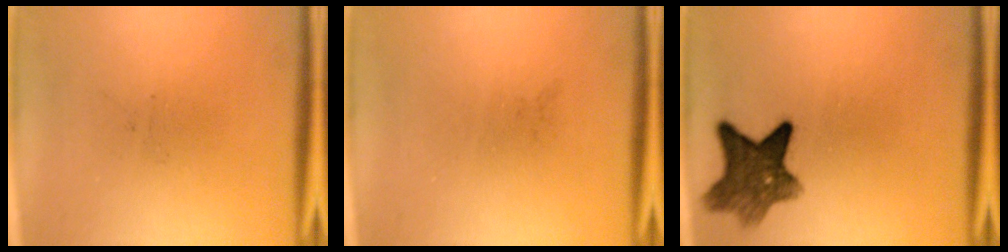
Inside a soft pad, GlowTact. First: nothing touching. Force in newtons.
{"total": 0.0}
{"total": 8.4}